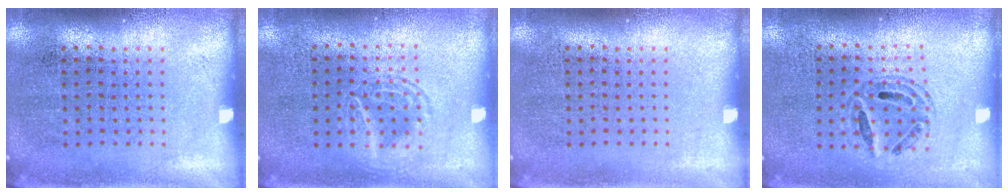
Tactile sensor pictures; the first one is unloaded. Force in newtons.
{"total": 1.2, "press": 1.1, "slide": 0.2}
{"total": 0.0}
{"total": 0.7, "press": 0.7, "slide": 0.2}